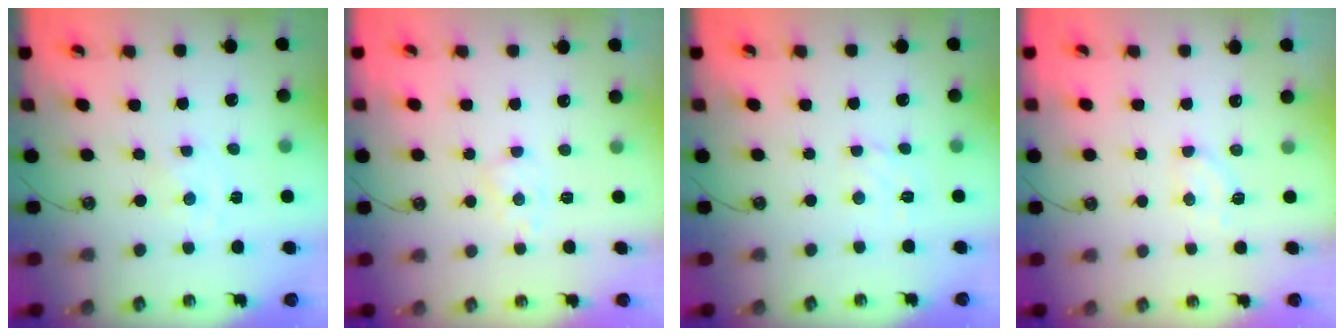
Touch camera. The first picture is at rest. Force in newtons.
{"total": 4.8, "press": 4.7, "slide": 1.2}
{"total": 2.4, "press": 2.4, "slide": 0.3}
{"total": 6.0, "press": 5.9, "slide": 1.0}